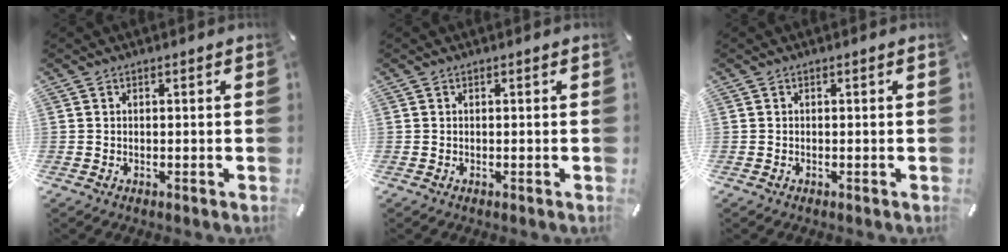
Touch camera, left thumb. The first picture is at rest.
{"total": 0.0}
{"total": 0.0}